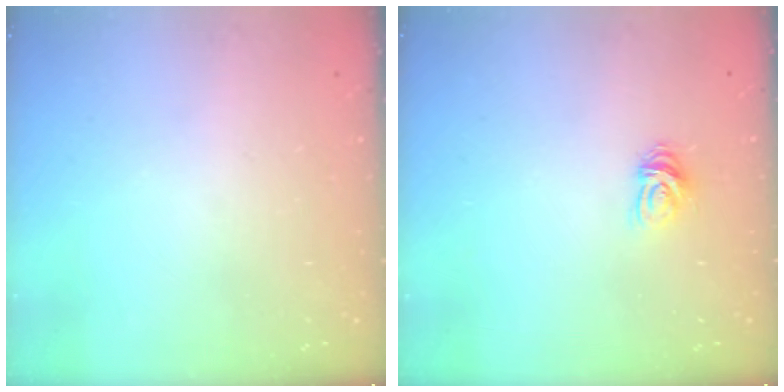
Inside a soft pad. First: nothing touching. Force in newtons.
{"total": 5.6, "press": 5.6, "slide": 0.7}